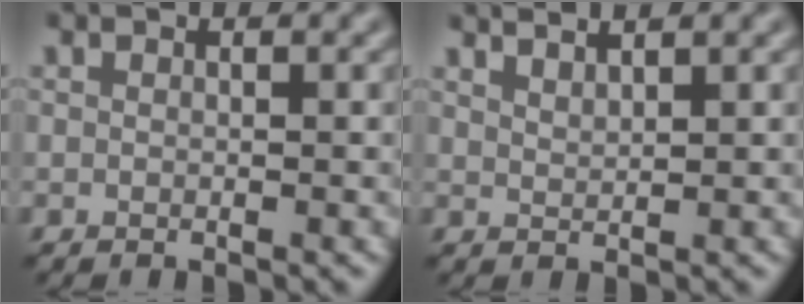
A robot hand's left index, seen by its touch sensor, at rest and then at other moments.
{"total": 2.1, "force": [1.9, 0.4, 0.8], "torque": [0.005, 0.003, 0.022]}